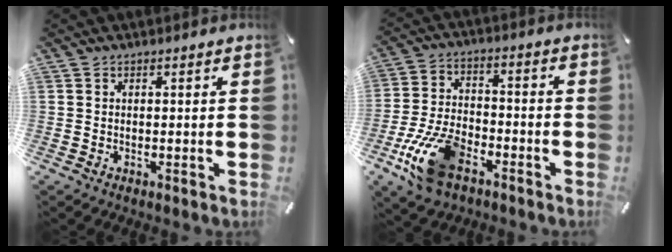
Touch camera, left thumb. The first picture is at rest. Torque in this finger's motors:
{"motor_torque": [0.88, 3.19, 0.36, 0.08, 0.22]}